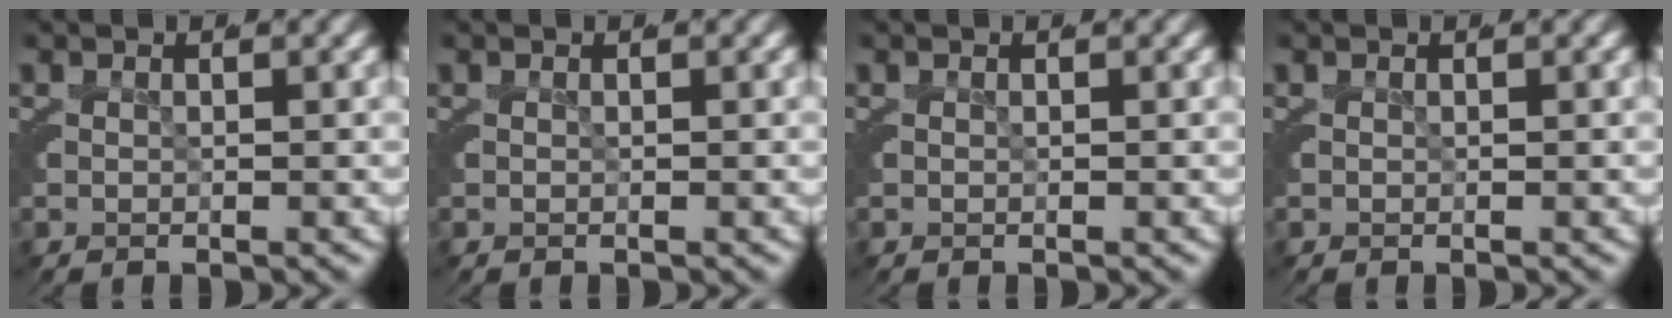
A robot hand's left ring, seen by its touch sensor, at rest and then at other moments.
{"total": 0.0}
{"total": 0.0}
{"total": 0.0}